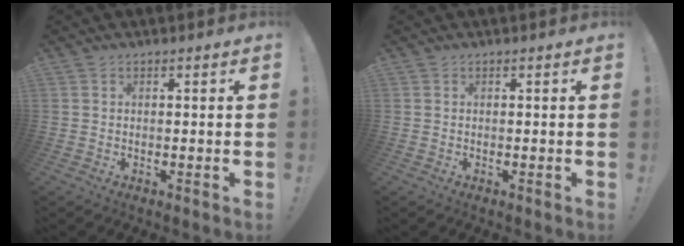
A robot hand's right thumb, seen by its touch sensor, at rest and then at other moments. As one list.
[{"total": 0.0}]